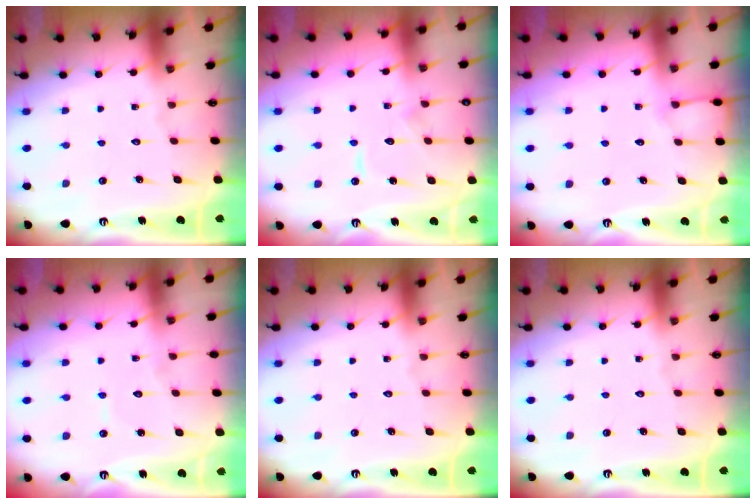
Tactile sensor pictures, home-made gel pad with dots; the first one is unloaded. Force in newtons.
{"total": 8.5, "press": 8.5, "slide": 0.7}
{"total": 3.8, "press": 3.8, "slide": 0.5}
{"total": 4.3, "press": 4.3, "slide": 0.4}
{"total": 0.0}
{"total": 0.0}